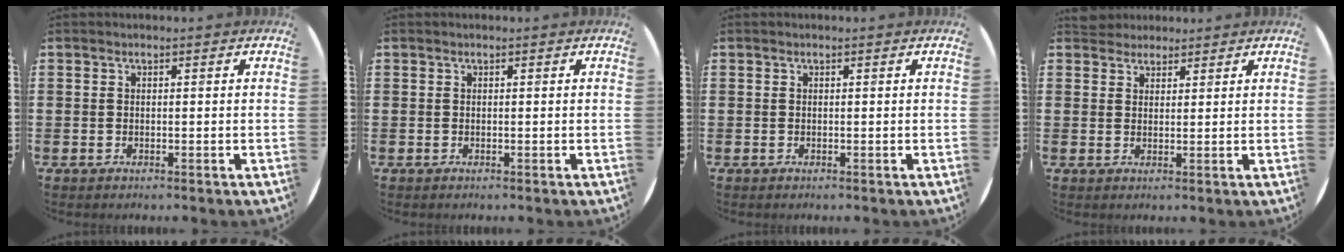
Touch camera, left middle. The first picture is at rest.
{"total": 0.0}
{"total": 0.0}
{"total": 2.4, "force": [2.3, 0.8, -0.2], "torque": [-0.001, 0.004, 0.045]}